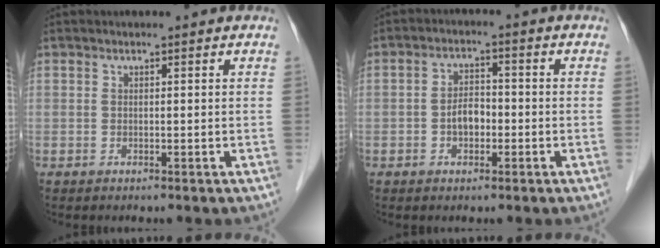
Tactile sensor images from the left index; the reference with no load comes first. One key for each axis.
{"total": 3.8, "fx": -1.7, "fy": 2.2, "fz": 2.7, "tx": -0.050, "ty": 0.008, "tz": -0.030}